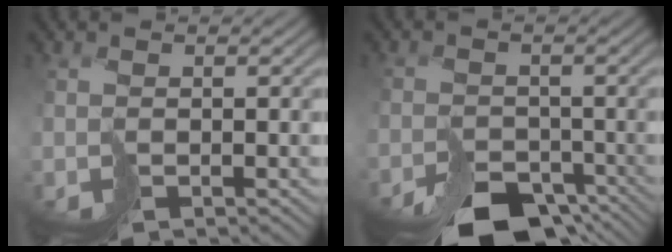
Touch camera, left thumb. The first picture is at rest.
{"total": 7.7, "force": [-6.7, 3.1, 2.2], "torque": [-0.012, -0.017, -0.095]}